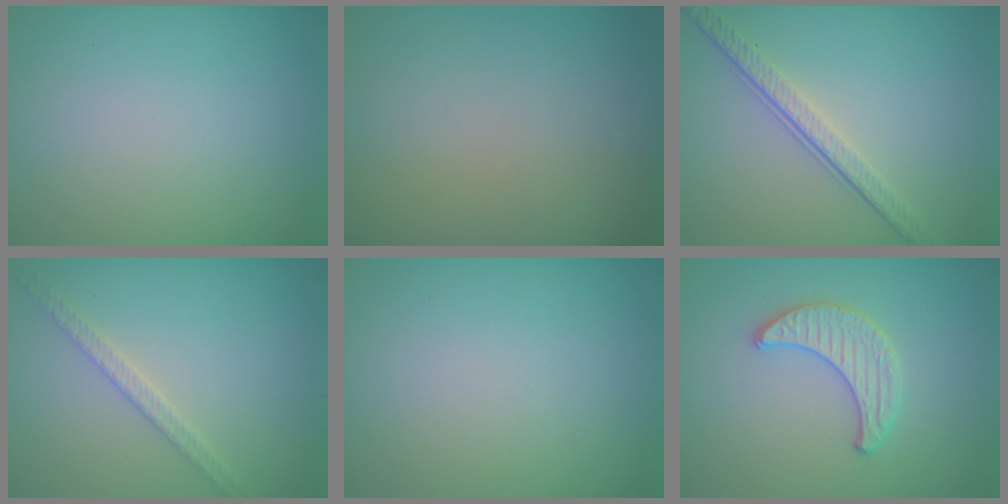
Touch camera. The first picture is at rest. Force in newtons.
{"total": 0.0}
{"total": 3.9, "press": 2.7, "slide": 2.8}
{"total": 1.9, "press": 1.9, "slide": 0.4}
{"total": 0.0}
{"total": 2.0, "press": 2.0, "slide": 0.1}